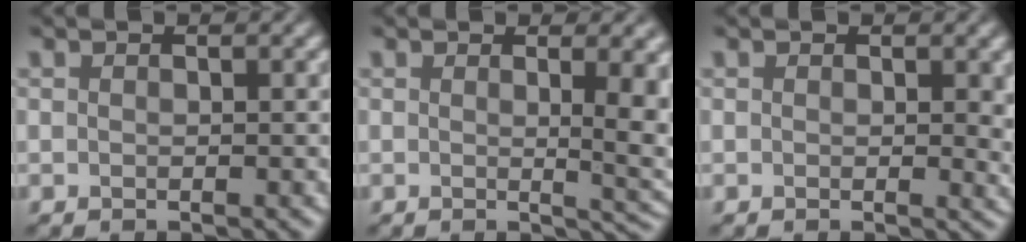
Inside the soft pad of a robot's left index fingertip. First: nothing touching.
{"total": 6.4, "force": [0.5, 2.2, 6.0], "torque": [-0.048, -0.004, 0.010]}
{"total": 2.0, "force": [0.3, 0.5, 1.9], "torque": [-0.016, -0.004, 0.005]}